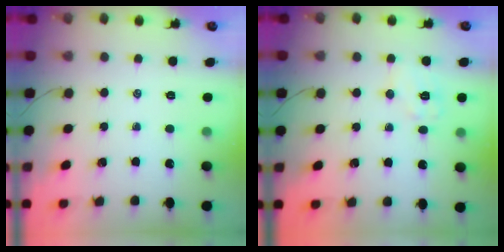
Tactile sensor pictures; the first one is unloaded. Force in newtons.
{"total": 6.9, "press": 6.8, "slide": 1.0}